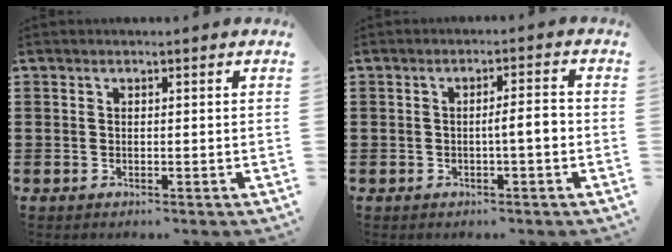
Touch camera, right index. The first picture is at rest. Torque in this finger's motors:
{"motor_torque": [0.47, -0.36, 0.09, 0.08]}